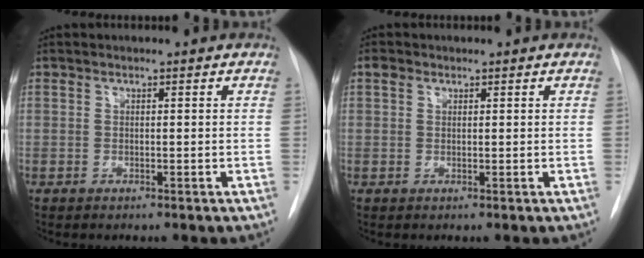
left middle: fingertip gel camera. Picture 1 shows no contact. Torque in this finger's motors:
{"motor_torque": [-0.11, -0.38, 0.01, 0.01]}